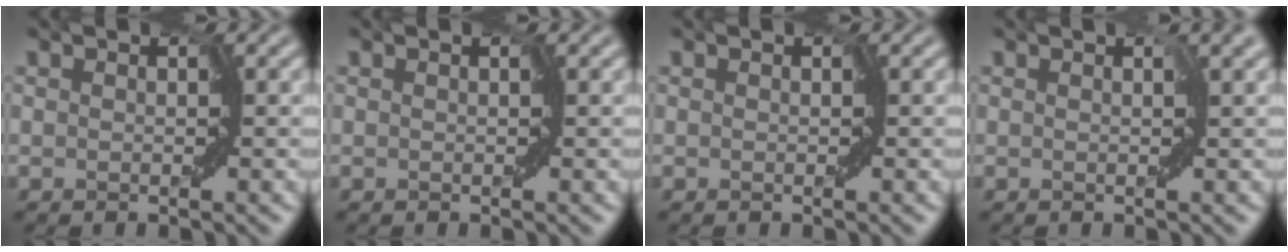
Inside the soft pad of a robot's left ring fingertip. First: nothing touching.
{"total": 0.0}
{"total": 0.0}
{"total": 1.4, "force": [0.7, 0.4, 1.1], "torque": [-0.016, 0.004, 0.007]}